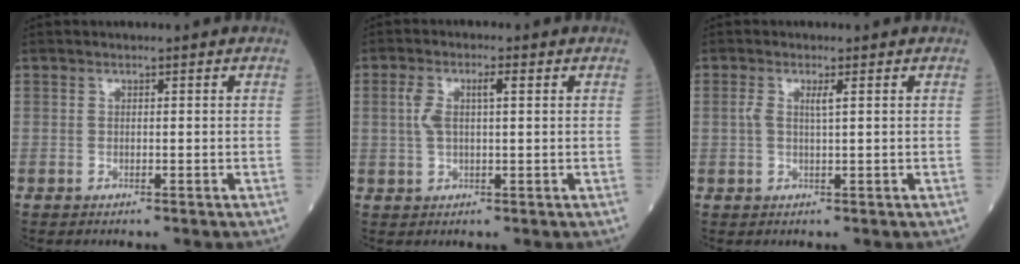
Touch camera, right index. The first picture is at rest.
{"total": 4.8, "force": [1.2, 1.4, 4.4], "torque": [-0.101, 0.021, 0.027]}
{"total": 2.2, "force": [0.6, 0.2, 2.1], "torque": [-0.049, 0.005, 0.012]}